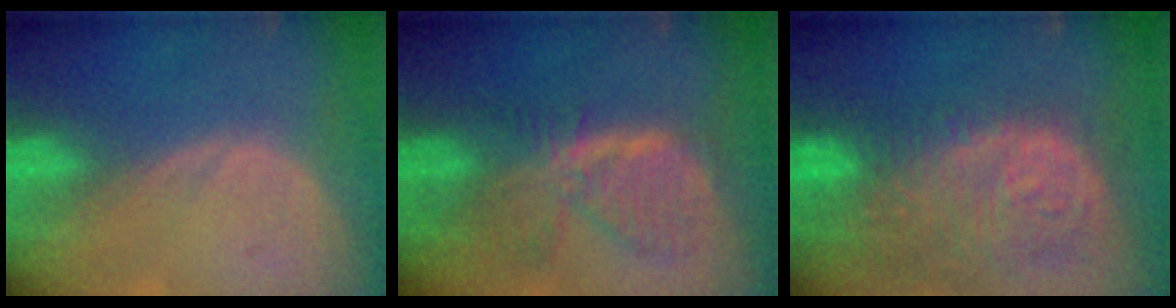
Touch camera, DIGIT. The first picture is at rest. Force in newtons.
{"total": 8.0, "press": 7.1, "slide": 3.9}
{"total": 14.5, "press": 11.9, "slide": 8.2}